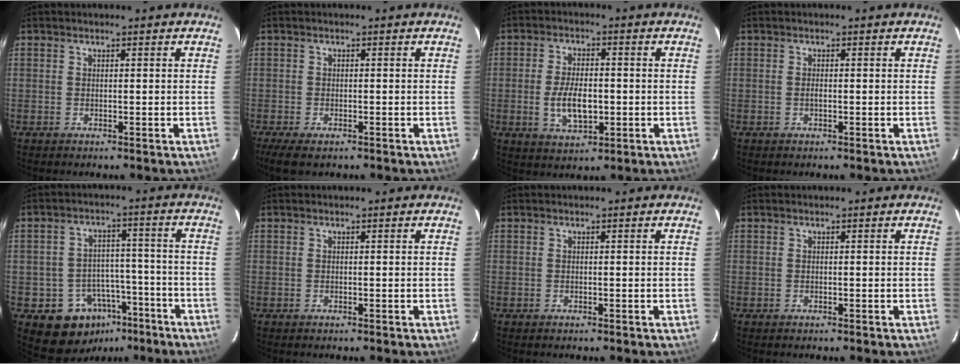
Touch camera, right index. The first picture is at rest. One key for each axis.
{"total": 5.5, "fx": -3.8, "fy": 2.0, "fz": 3.3, "tx": -0.078, "ty": -0.023, "tz": -0.067}
{"total": 7.9, "fx": -1.5, "fy": 3.9, "fz": 6.7, "tx": -0.132, "ty": -0.006, "tz": -0.020}
{"total": 0.6, "fx": -0.2, "fy": 0.3, "fz": 0.5, "tx": -0.011, "ty": -0.001, "tz": -0.004}
{"total": 11.6, "fx": -6.5, "fy": 8.9, "fz": 3.5, "tx": -0.073, "ty": 0.037, "tz": -0.068}
{"total": 0.0}
{"total": 0.0}
{"total": 0.0}